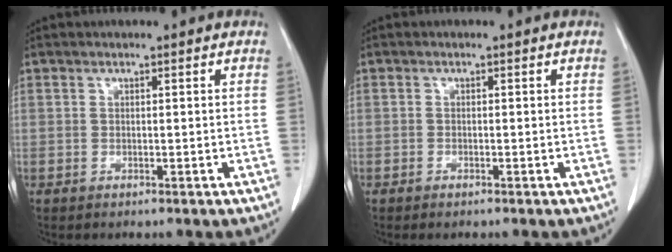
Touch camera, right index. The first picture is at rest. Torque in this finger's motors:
{"motor_torque": [0.17, -0.12, 0.01, 0.01]}